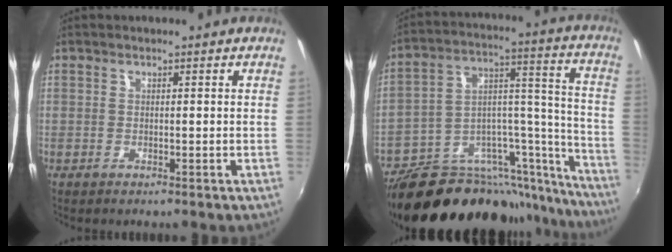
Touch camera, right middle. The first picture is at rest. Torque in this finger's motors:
{"motor_torque": [1.14, -1.00, 0.32, 0.21]}